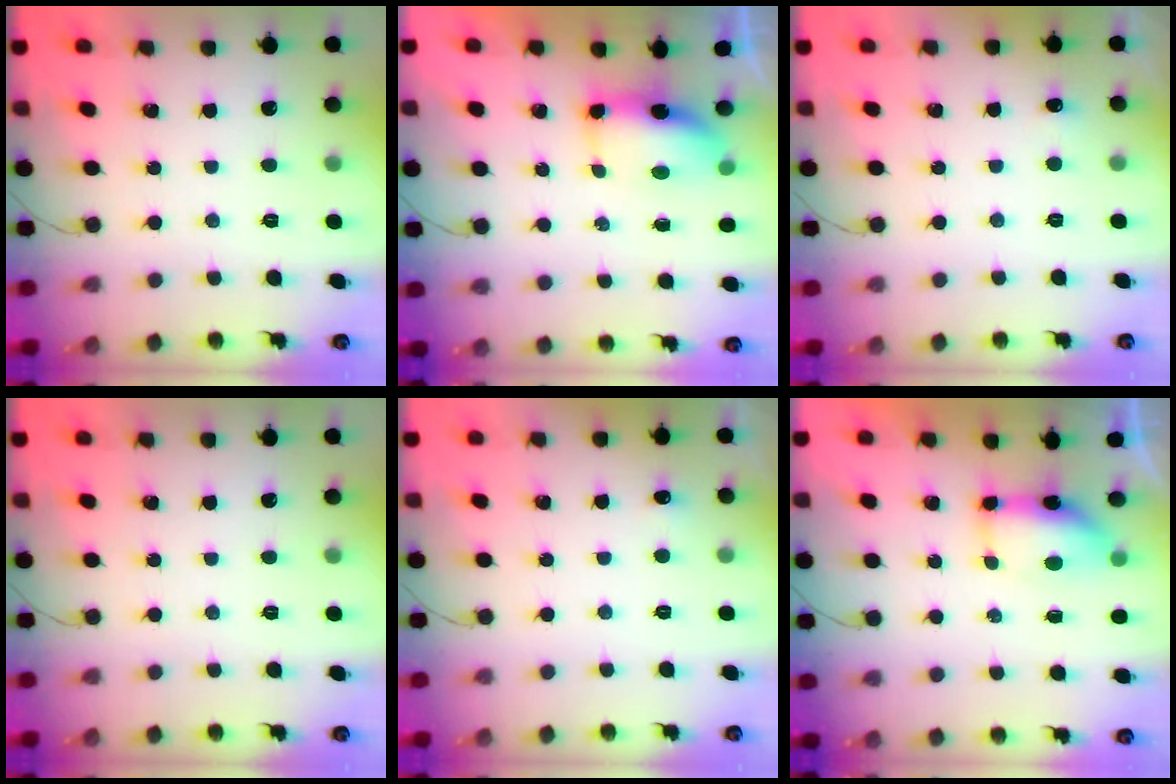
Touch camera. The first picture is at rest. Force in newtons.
{"total": 7.3, "press": 7.3, "slide": 0.8}
{"total": 2.4, "press": 2.2, "slide": 1.1}
{"total": 0.0}
{"total": 2.4, "press": 2.2, "slide": 1.1}
{"total": 6.7, "press": 6.6, "slide": 0.9}